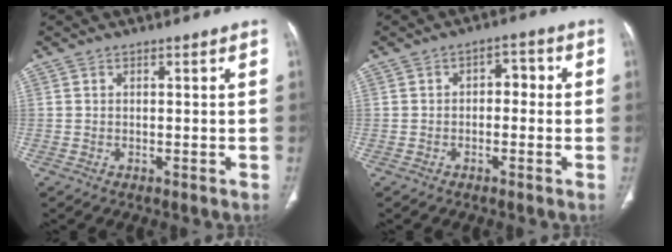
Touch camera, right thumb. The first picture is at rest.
{"total": 3.8, "force": [-0.2, 2.5, 2.8], "torque": [-0.021, 0.020, -0.014]}